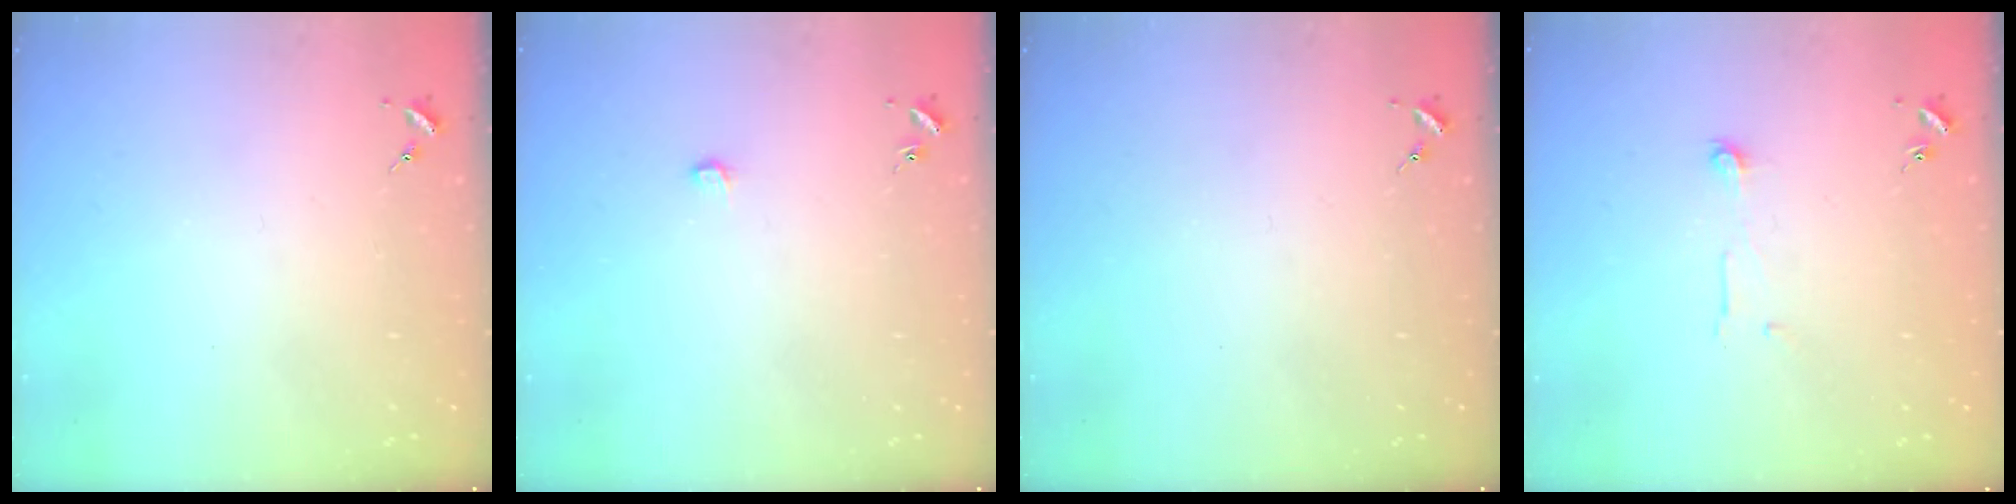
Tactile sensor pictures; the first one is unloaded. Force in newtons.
{"total": 3.8, "press": 3.7, "slide": 0.3}
{"total": 0.0}
{"total": 5.1, "press": 5.1, "slide": 0.5}